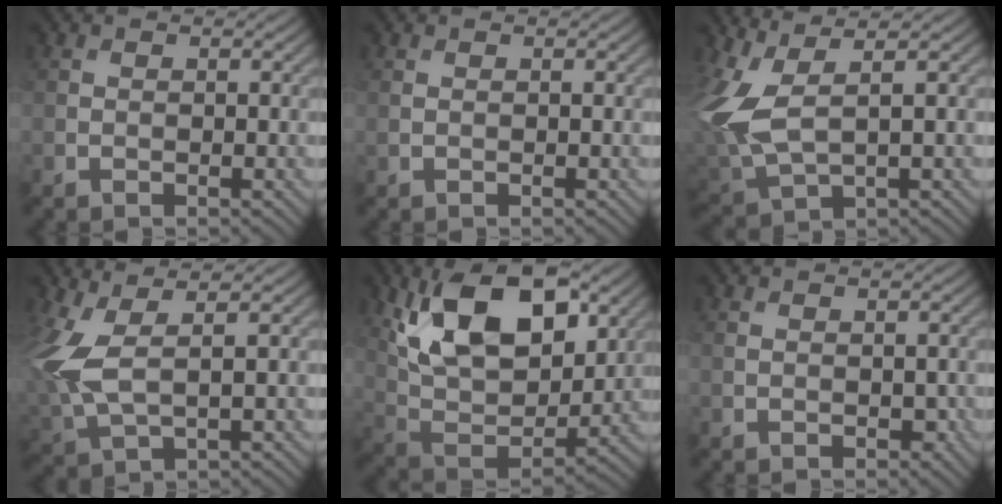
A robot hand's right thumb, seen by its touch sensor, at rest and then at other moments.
{"total": 0.0}
{"total": 8.6, "force": [2.0, 3.6, 7.5], "torque": [-0.198, -0.003, 0.043]}
{"total": 7.7, "force": [1.6, 3.1, 6.8], "torque": [-0.180, 0.003, 0.032]}
{"total": 15.3, "force": [6.8, 8.0, 11.1], "torque": [-0.209, -0.006, 0.116]}
{"total": 0.8, "force": [-0.2, 0.6, 0.5], "torque": [-0.006, -0.007, -0.003]}